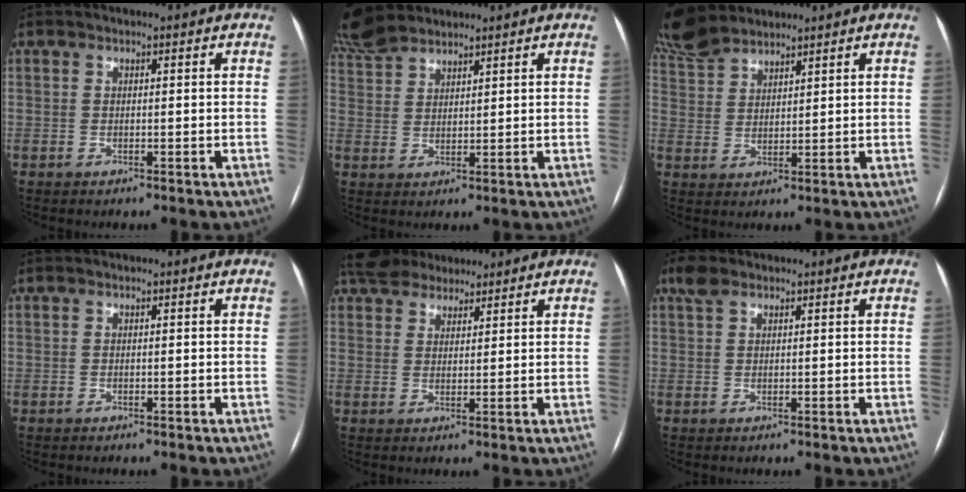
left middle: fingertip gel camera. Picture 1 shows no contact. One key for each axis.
{"total": 10.1, "fx": 8.9, "fy": 3.6, "fz": 3.2, "tx": -0.088, "ty": 0.029, "tz": 0.183}
{"total": 11.3, "fx": 10.1, "fy": 4.0, "fz": 3.4, "tx": -0.098, "ty": 0.027, "tz": 0.207}
{"total": 0.0}
{"total": 8.9, "fx": 7.7, "fy": 3.5, "fz": 2.9, "tx": -0.051, "ty": 0.036, "tz": 0.131}
{"total": 2.4, "fx": 1.7, "fy": 1.2, "fz": 1.2, "tx": -0.032, "ty": 0.018, "tz": 0.037}